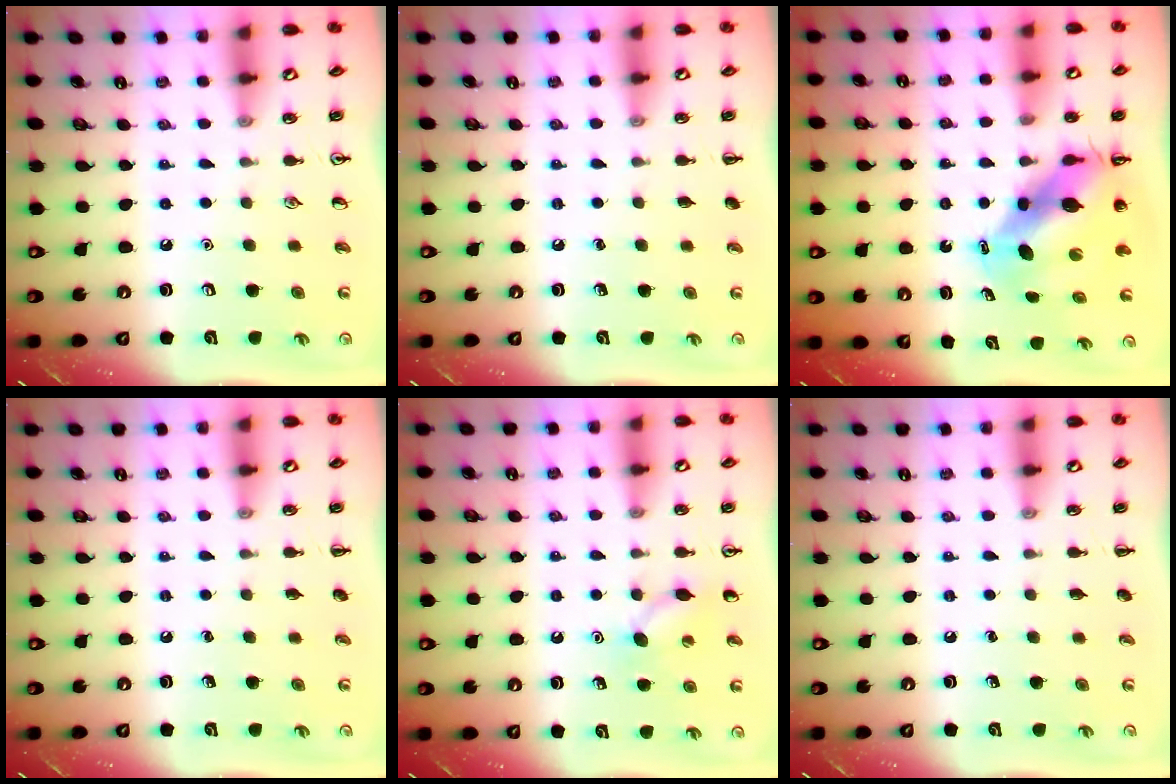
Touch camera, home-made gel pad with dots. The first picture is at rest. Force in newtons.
{"total": 0.0}
{"total": 10.0, "press": 9.6, "slide": 2.8}
{"total": 0.0}
{"total": 7.5, "press": 7.3, "slide": 2.0}
{"total": 0.0}